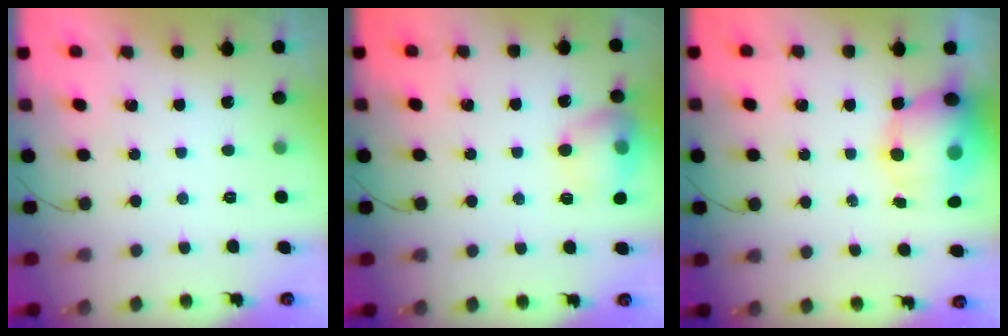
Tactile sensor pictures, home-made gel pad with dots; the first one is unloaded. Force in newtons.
{"total": 12.8, "press": 12.7, "slide": 1.7}
{"total": 13.4, "press": 12.9, "slide": 3.5}